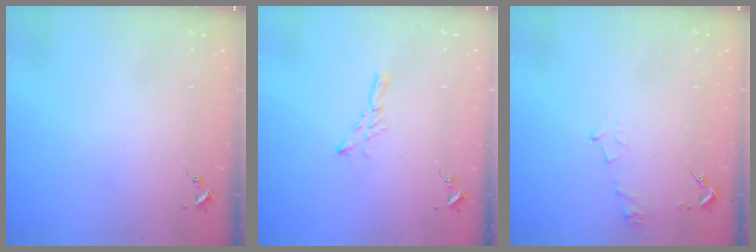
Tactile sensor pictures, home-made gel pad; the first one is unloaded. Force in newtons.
{"total": 5.3, "press": 5.3, "slide": 0.2}
{"total": 6.2, "press": 6.2, "slide": 0.7}